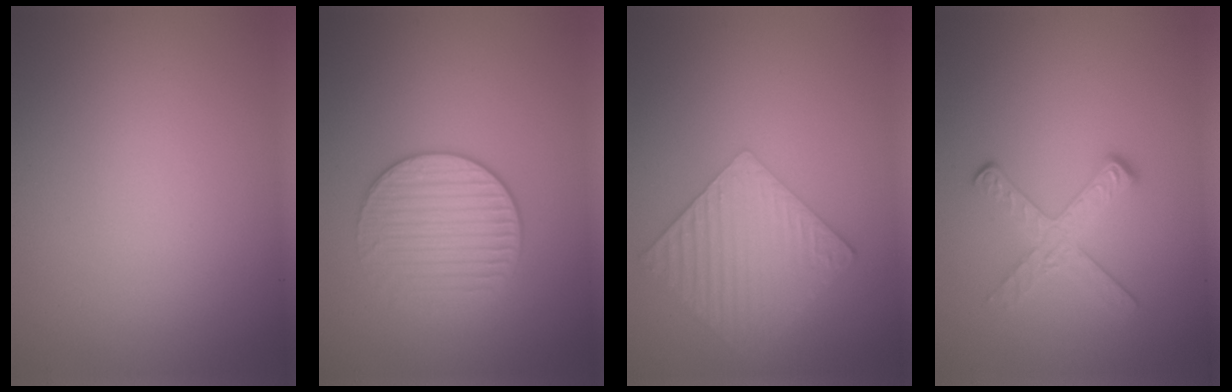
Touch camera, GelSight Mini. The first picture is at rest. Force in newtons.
{"total": 3.2, "press": 3.1, "slide": 0.5}
{"total": 6.1, "press": 4.5, "slide": 4.1}
{"total": 2.9, "press": 2.6, "slide": 1.3}